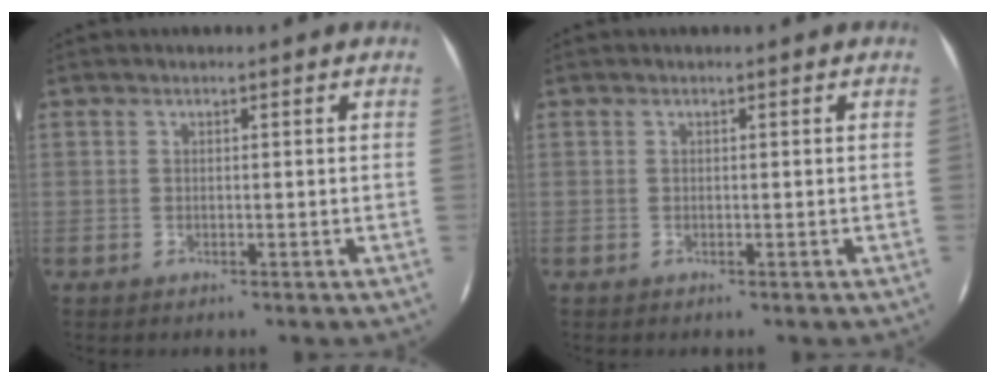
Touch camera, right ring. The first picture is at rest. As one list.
[{"total": 0.0}]